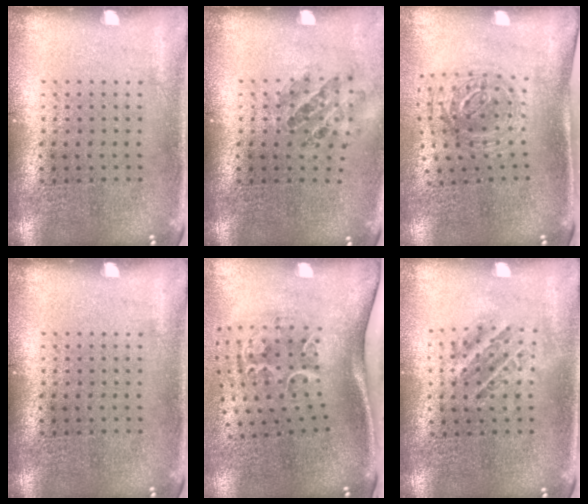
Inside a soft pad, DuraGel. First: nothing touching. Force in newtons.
{"total": 0.8, "press": 0.8, "slide": 0.0}
{"total": 1.1, "press": 1.0, "slide": 0.4}
{"total": 0.0}
{"total": 2.3, "press": 1.4, "slide": 1.9}
{"total": 1.0, "press": 1.0, "slide": 0.4}